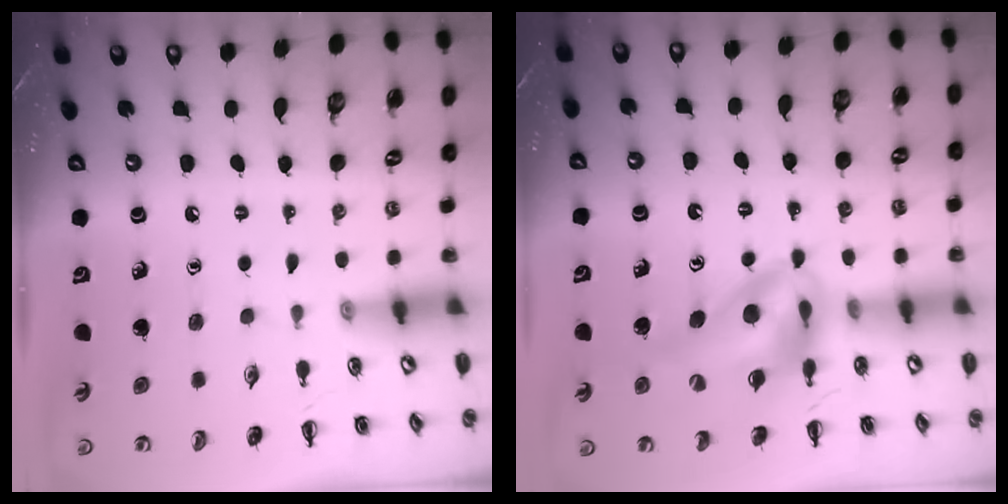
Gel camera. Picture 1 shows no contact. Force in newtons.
{"total": 12.8, "press": 12.0, "slide": 4.2}